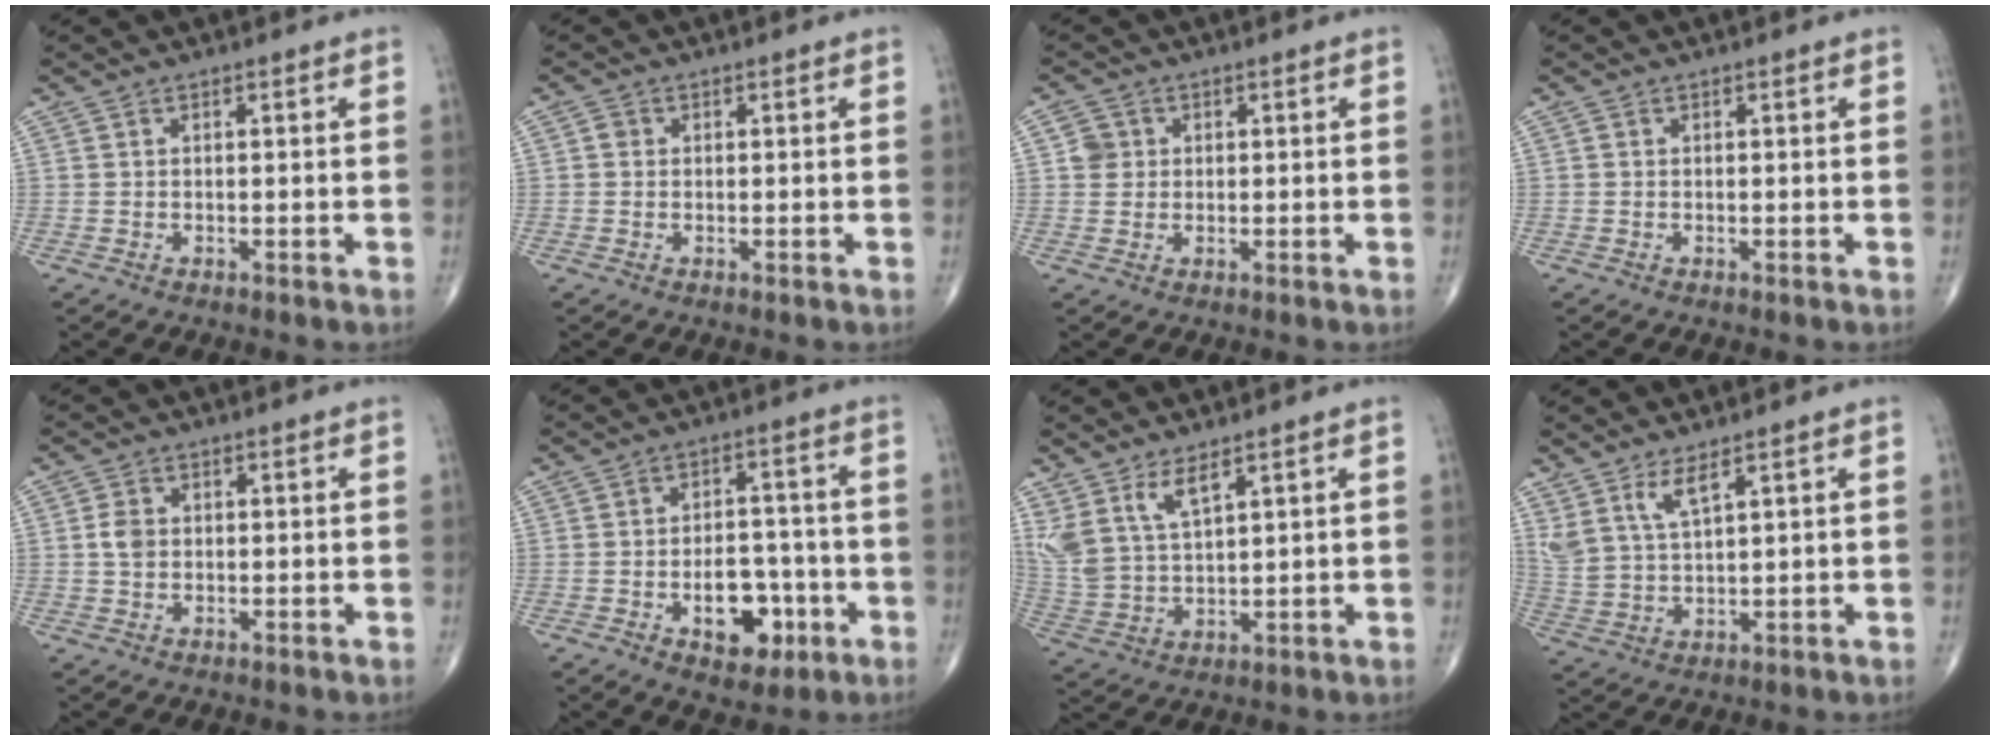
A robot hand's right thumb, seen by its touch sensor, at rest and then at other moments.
{"total": 1.0, "force": [0.1, 1.0, 0.4], "torque": [-0.002, 0.002, -0.001]}
{"total": 3.1, "force": [0.7, 2.9, 0.9], "torque": [0.001, 0.002, 0.009]}
{"total": 0.0}
{"total": 2.7, "force": [0.1, 2.1, 1.8], "torque": [-0.031, 0.002, -0.001]}
{"total": 10.3, "force": [-3.6, 6.3, 7.3], "torque": [-0.072, 0.028, -0.046]}
{"total": 8.7, "force": [5.4, 3.5, 5.8], "torque": [-0.120, -0.025, 0.123]}
{"total": 5.9, "force": [3.8, 1.6, 4.2], "torque": [-0.090, -0.024, 0.086]}